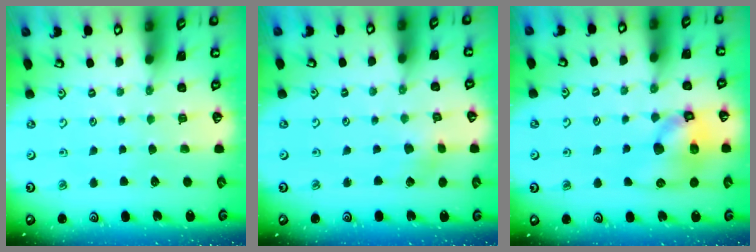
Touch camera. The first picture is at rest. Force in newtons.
{"total": 2.3, "press": 2.2, "slide": 0.4}
{"total": 13.0, "press": 12.8, "slide": 2.3}